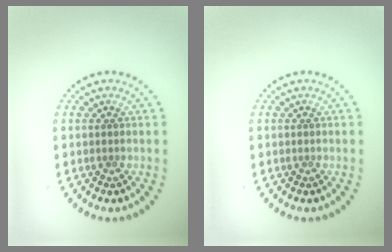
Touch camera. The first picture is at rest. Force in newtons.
{"total": 0.0}